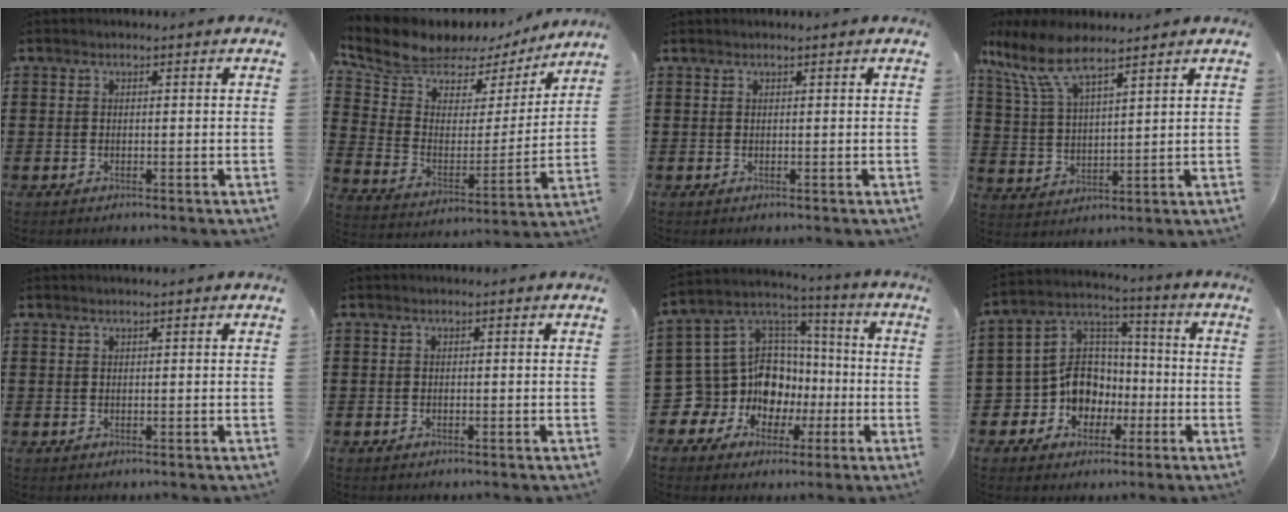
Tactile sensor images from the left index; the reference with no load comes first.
{"total": 8.0, "force": [6.5, 4.1, 2.1], "torque": [-0.084, -0.037, 0.114]}
{"total": 0.0}
{"total": 8.7, "force": [6.9, 2.1, 5.0], "torque": [-0.127, -0.020, 0.124]}
{"total": 0.5, "force": [0.4, 0.0, 0.3], "torque": [-0.007, 0.000, 0.008]}
{"total": 0.0}
{"total": 12.6, "force": [-2.7, 11.6, 3.9], "torque": [-0.132, -0.022, -0.038]}
{"total": 10.2, "force": [-3.1, 9.0, 3.6], "torque": [-0.112, 0.009, -0.056]}